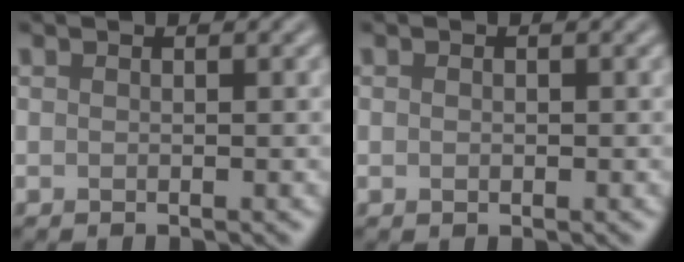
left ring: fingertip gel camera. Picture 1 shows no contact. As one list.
[{"total": 0.5, "force": [0.0, 0.4, 0.3], "torque": [-0.004, -0.001, 0.000]}]